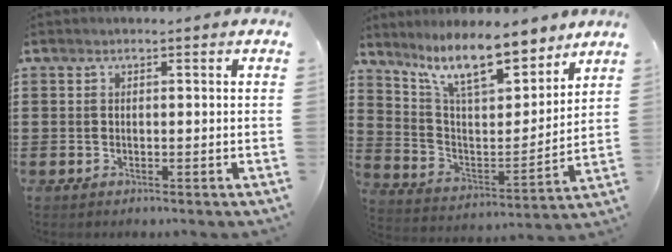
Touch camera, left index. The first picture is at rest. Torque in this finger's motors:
{"motor_torque": [2.14, 0.00, 0.67, 0.21]}